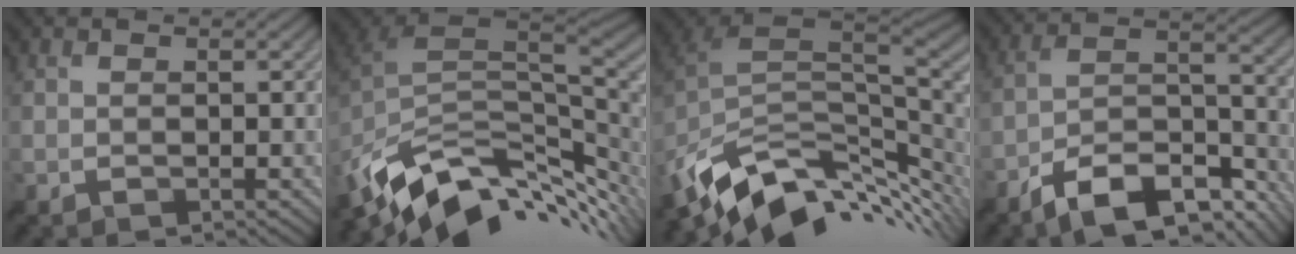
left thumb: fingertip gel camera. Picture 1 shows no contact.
{"total": 13.3, "force": [-3.6, 7.7, 10.2], "torque": [-0.221, -0.025, -0.052]}
{"total": 13.0, "force": [-3.6, 7.7, 9.9], "torque": [-0.215, -0.027, -0.050]}
{"total": 13.6, "force": [-10.2, 4.2, 8.0], "torque": [-0.138, -0.003, -0.190]}